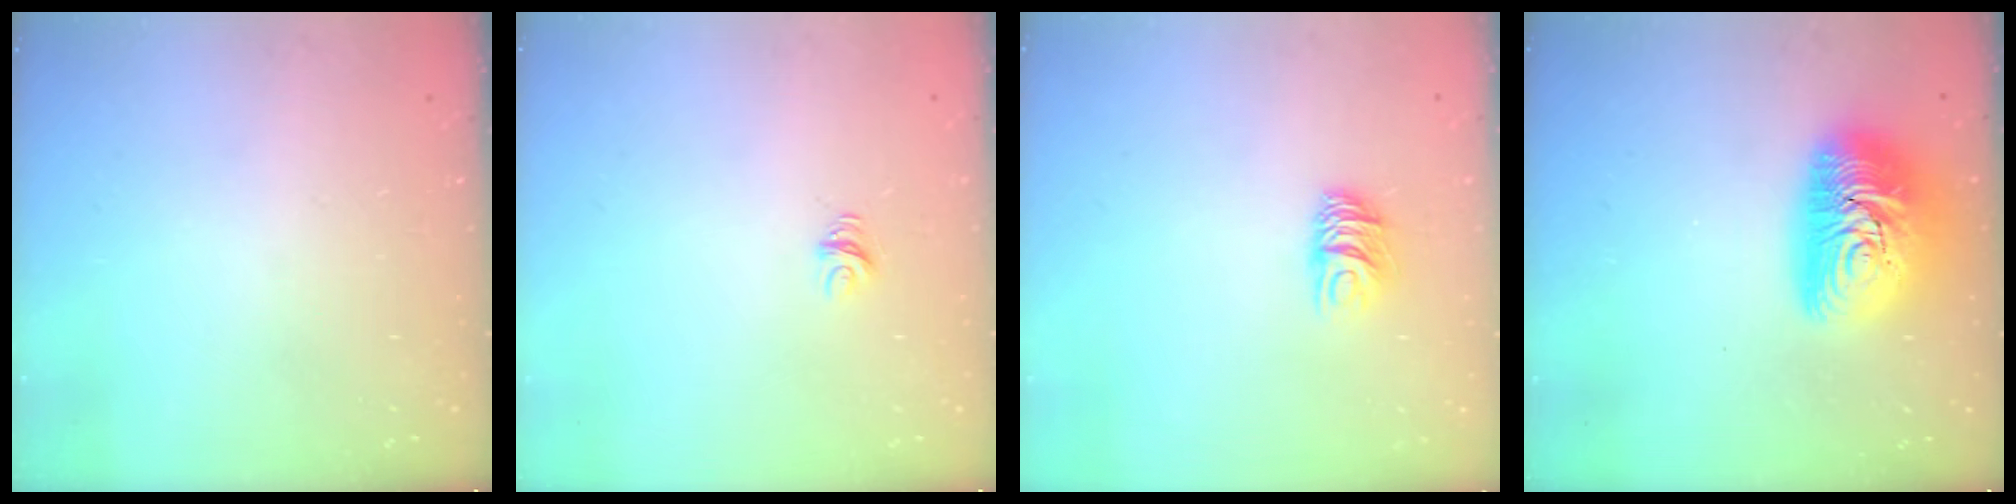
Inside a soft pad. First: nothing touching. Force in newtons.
{"total": 4.6, "press": 4.6, "slide": 0.3}
{"total": 6.7, "press": 6.7, "slide": 0.7}
{"total": 15.7, "press": 15.7, "slide": 1.1}